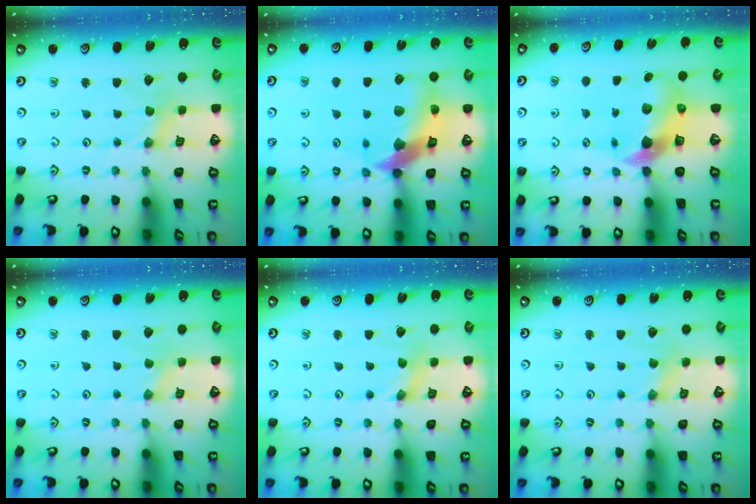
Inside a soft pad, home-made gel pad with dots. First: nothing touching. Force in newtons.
{"total": 15.2, "press": 15.0, "slide": 2.2}
{"total": 8.2, "press": 8.1, "slide": 1.2}
{"total": 0.0}
{"total": 1.0, "press": 1.0, "slide": 0.2}
{"total": 2.5, "press": 2.4, "slide": 0.6}